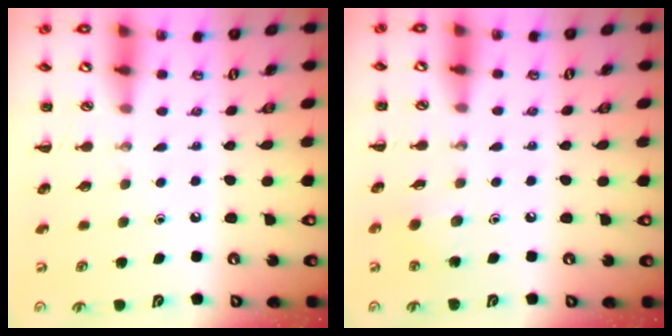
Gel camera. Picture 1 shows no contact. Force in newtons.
{"total": 2.8, "press": 2.7, "slide": 0.7}